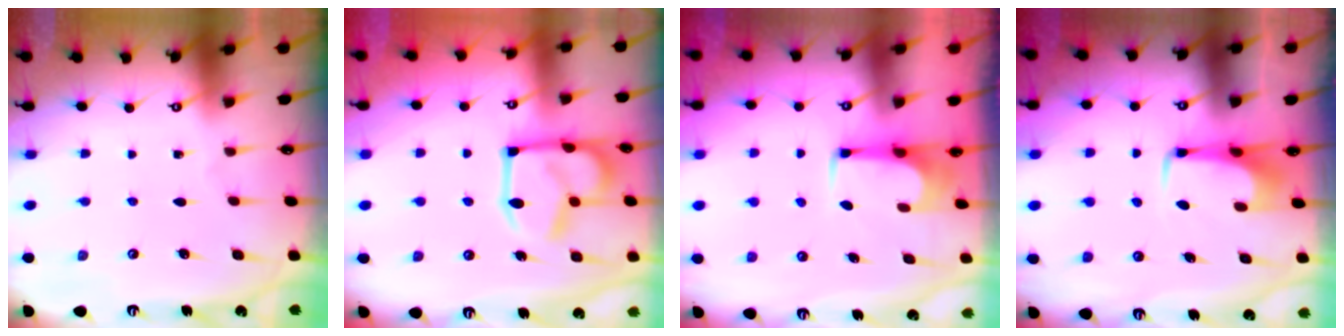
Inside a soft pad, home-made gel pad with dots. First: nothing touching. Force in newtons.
{"total": 12.8, "press": 12.8, "slide": 1.3}
{"total": 3.6, "press": 3.6, "slide": 0.2}
{"total": 3.0, "press": 2.9, "slide": 0.4}